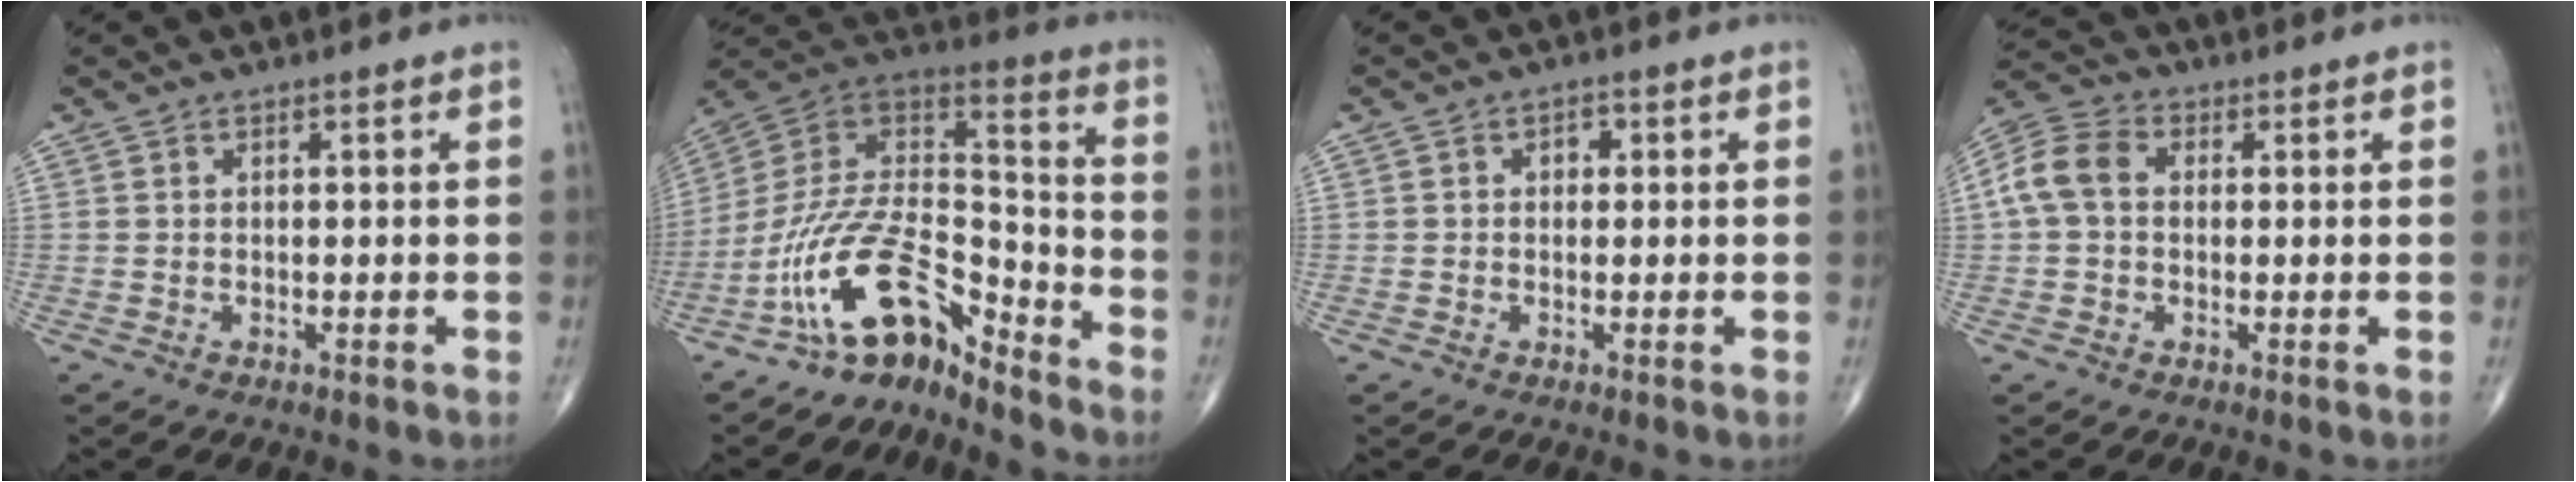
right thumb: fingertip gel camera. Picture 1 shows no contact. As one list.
[{"total": 15.3, "force": [-11.4, 5.9, 8.3], "torque": [-0.136, 0.111, -0.219]}, {"total": 1.8, "force": [0.2, 1.4, 1.1], "torque": [-0.005, 0.004, -0.001]}, {"total": 8.0, "force": [0.7, 5.9, 5.3], "torque": [-0.108, 0.028, 0.006]}]